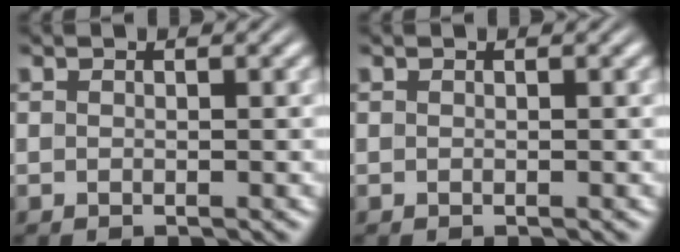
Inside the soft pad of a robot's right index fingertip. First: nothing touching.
{"total": 0.0}